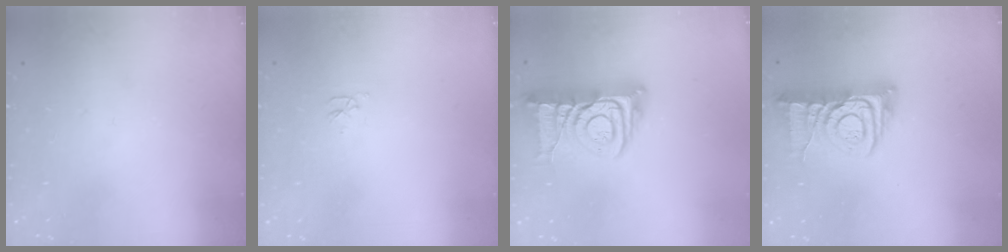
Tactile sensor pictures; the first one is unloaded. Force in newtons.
{"total": 3.1, "press": 3.1, "slide": 0.3}
{"total": 13.5, "press": 13.4, "slide": 1.5}
{"total": 10.3, "press": 10.2, "slide": 1.1}